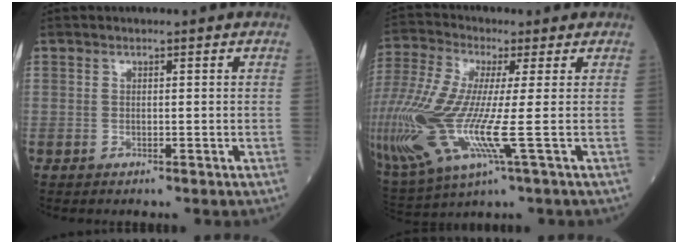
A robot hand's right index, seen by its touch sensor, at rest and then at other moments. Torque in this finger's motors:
{"motor_torque": [2.14, 0.00, 1.05, 0.21]}